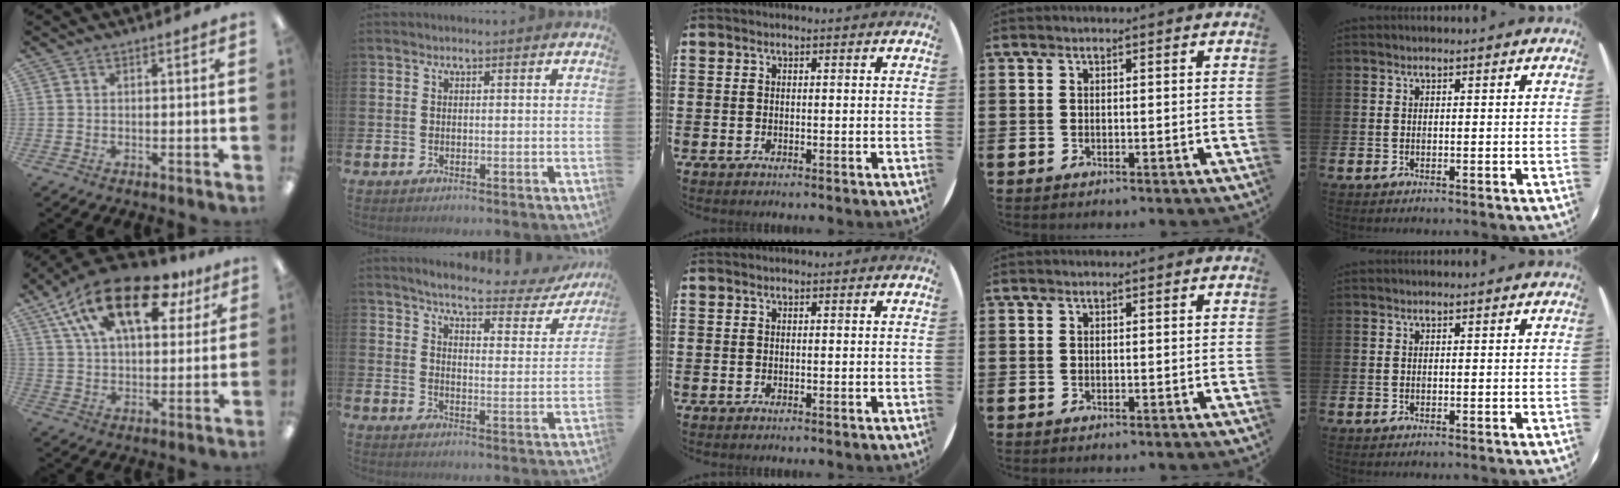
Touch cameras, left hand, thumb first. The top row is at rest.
{"thumb": {"total": 20.1, "force": [10.6, 10.0, 13.8], "torque": [-0.240, -0.040, 0.180]}, "index": {"total": 4.4, "force": [4.0, 0.9, 1.8], "torque": [-0.049, -0.033, 0.058]}}